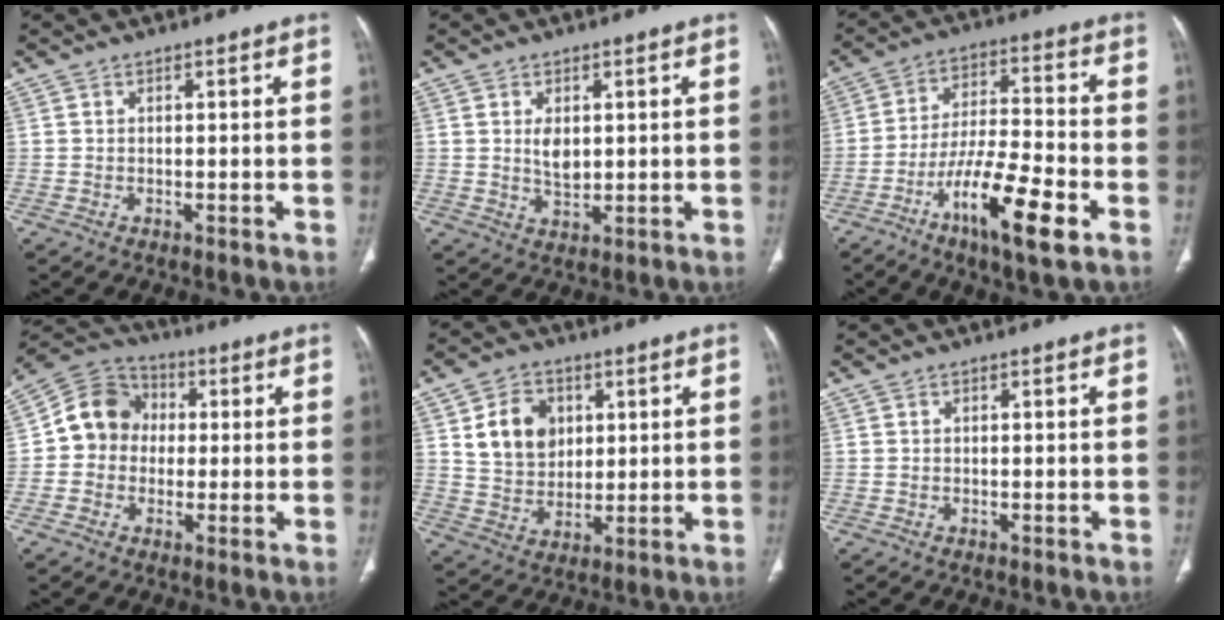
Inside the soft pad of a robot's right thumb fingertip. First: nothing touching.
{"total": 4.0, "force": [0.9, 2.4, 3.1], "torque": [-0.046, -0.011, 0.022]}
{"total": 15.0, "force": [-7.2, 3.3, 12.8], "torque": [-0.231, 0.027, -0.124]}
{"total": 10.4, "force": [0.5, 9.3, 4.7], "torque": [-0.057, 0.026, -0.007]}
{"total": 10.5, "force": [3.2, 8.1, 5.7], "torque": [-0.065, -0.013, 0.066]}
{"total": 0.0}